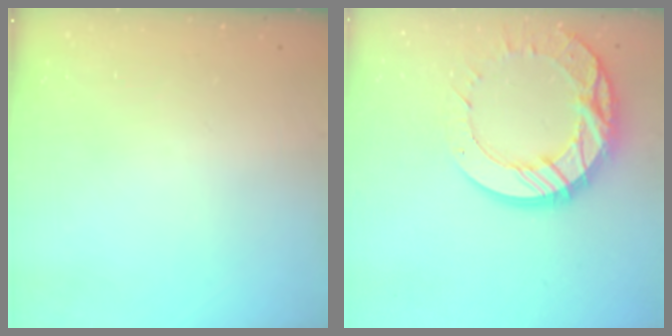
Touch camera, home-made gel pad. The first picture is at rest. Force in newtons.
{"total": 17.7, "press": 17.6, "slide": 1.5}